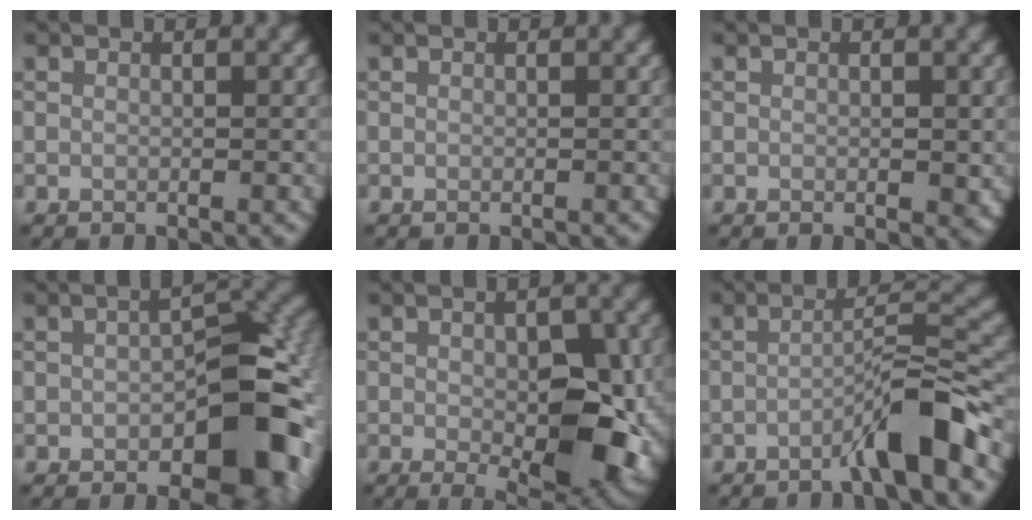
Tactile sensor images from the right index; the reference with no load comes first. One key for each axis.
{"total": 0.0}
{"total": 1.2, "fx": -0.2, "fy": 0.4, "fz": 1.1, "tx": -0.015, "ty": 0.000, "tz": 0.000}
{"total": 9.9, "fx": -2.8, "fy": 5.1, "fz": 8.0, "tx": -0.092, "ty": 0.010, "tz": -0.041}
{"total": 9.7, "fx": -1.1, "fy": 4.1, "fz": 8.7, "tx": -0.126, "ty": -0.018, "tz": -0.004}
{"total": 5.5, "fx": -3.2, "fy": 0.4, "fz": 4.5, "tx": -0.069, "ty": 0.021, "tz": -0.064}